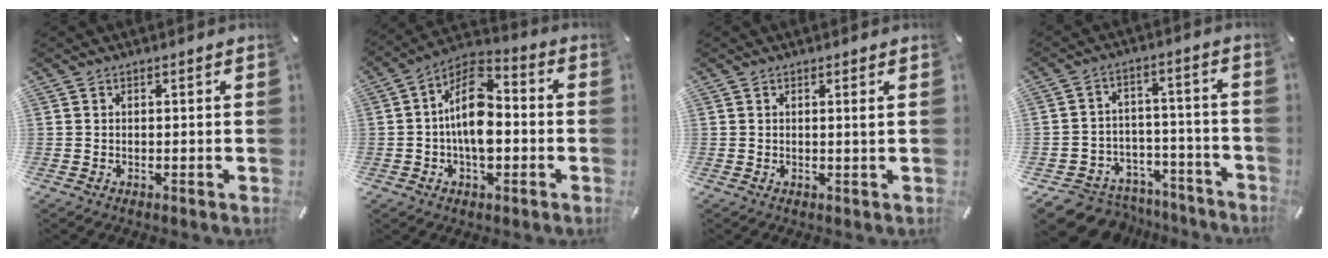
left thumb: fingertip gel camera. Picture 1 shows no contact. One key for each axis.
{"total": 13.2, "fx": -1.7, "fy": 7.6, "fz": 10.6, "tx": -0.202, "ty": 0.000, "tz": -0.031}
{"total": 1.1, "fx": 0.3, "fy": -0.1, "fz": 1.1, "tx": -0.021, "ty": -0.002, "tz": 0.004}
{"total": 7.7, "fx": -4.6, "fy": 6.0, "fz": 1.2, "tx": -0.020, "ty": 0.028, "tz": -0.077}